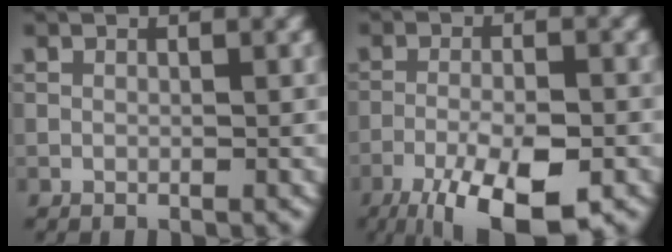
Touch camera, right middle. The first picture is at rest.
{"total": 10.0, "force": [-6.3, 3.0, 7.2], "torque": [-0.129, -0.027, -0.101]}